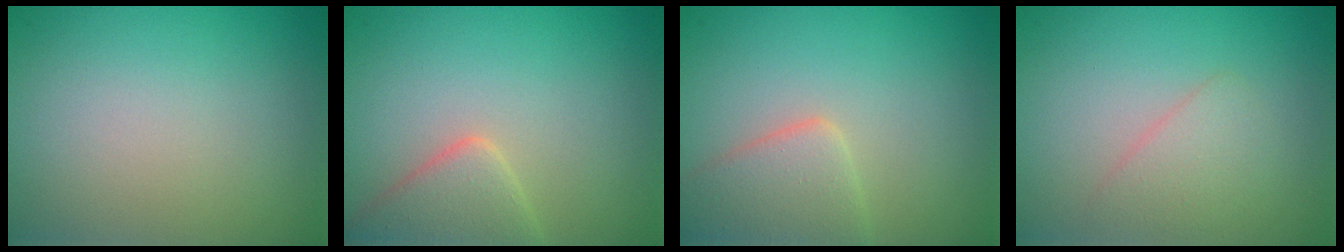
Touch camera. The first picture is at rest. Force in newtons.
{"total": 3.7, "press": 3.7, "slide": 0.2}
{"total": 3.5, "press": 3.5, "slide": 0.2}
{"total": 1.9, "press": 1.8, "slide": 0.1}